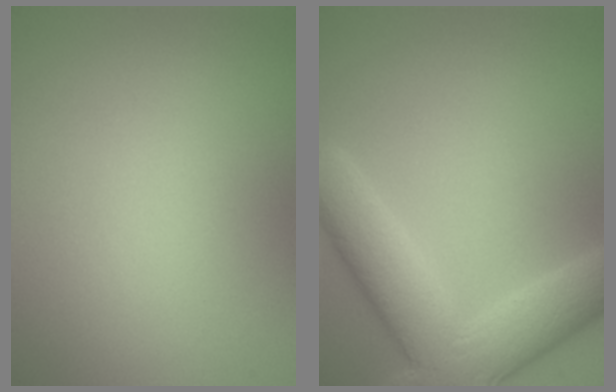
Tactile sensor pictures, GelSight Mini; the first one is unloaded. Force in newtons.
{"total": 9.0, "press": 9.0, "slide": 0.6}